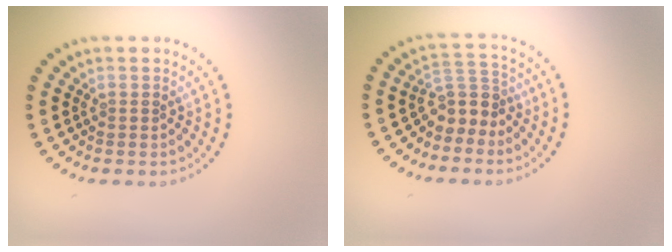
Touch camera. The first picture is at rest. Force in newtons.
{"total": 3.0, "press": 2.3, "slide": 1.9}